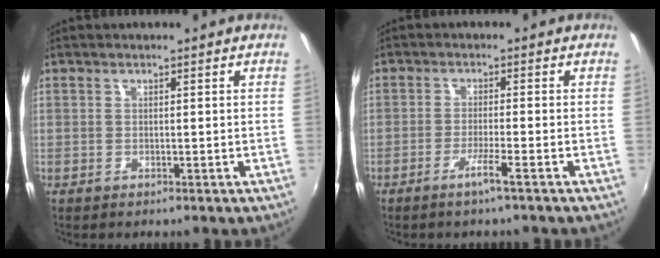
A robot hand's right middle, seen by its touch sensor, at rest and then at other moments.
{"total": 3.2, "force": [-2.2, -0.5, 2.3], "torque": [-0.050, -0.006, -0.043]}